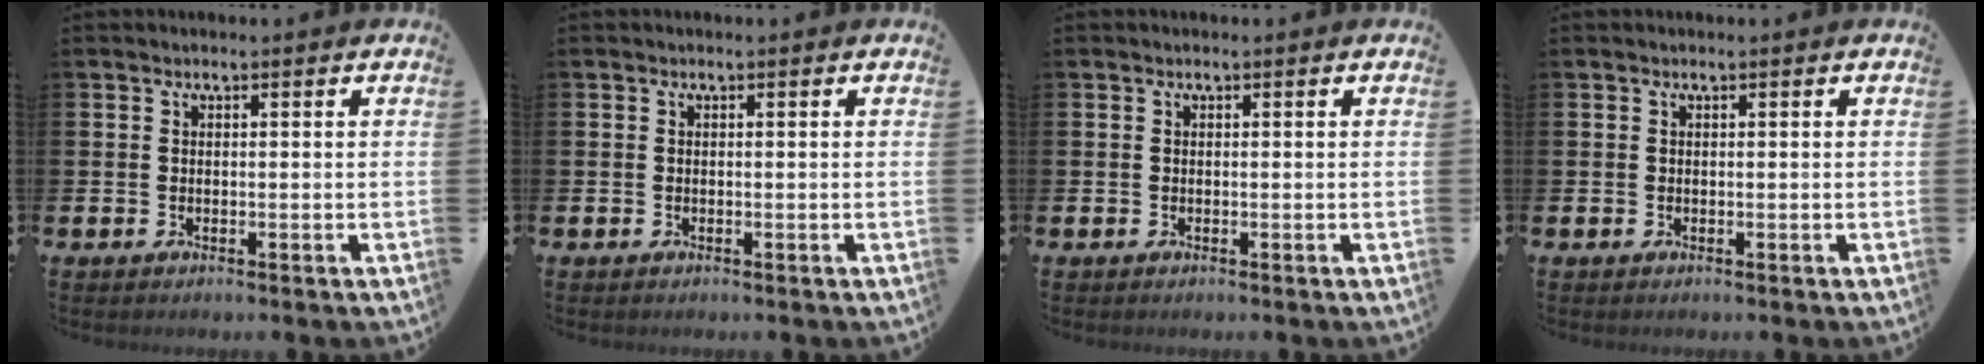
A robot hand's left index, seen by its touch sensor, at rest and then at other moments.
{"total": 0.0}
{"total": 0.0}
{"total": 0.0}